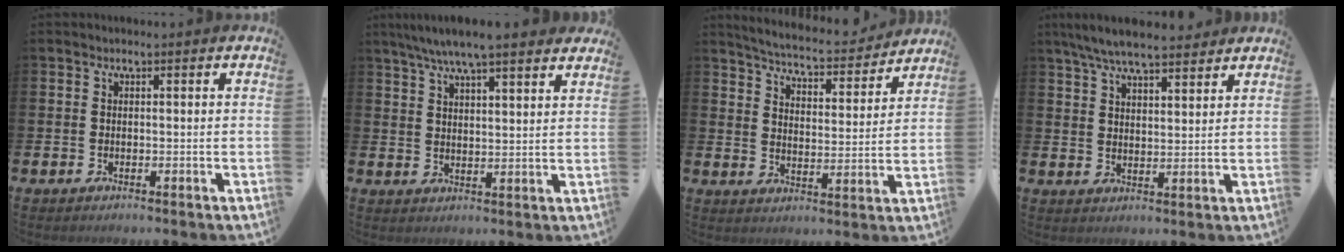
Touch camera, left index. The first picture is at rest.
{"total": 6.9, "force": [6.4, 0.5, 2.6], "torque": [-0.062, -0.021, 0.115]}
{"total": 5.6, "force": [5.5, 0.4, 1.0], "torque": [-0.040, -0.047, 0.092]}
{"total": 6.8, "force": [6.3, 1.1, 2.2], "torque": [-0.059, -0.022, 0.116]}